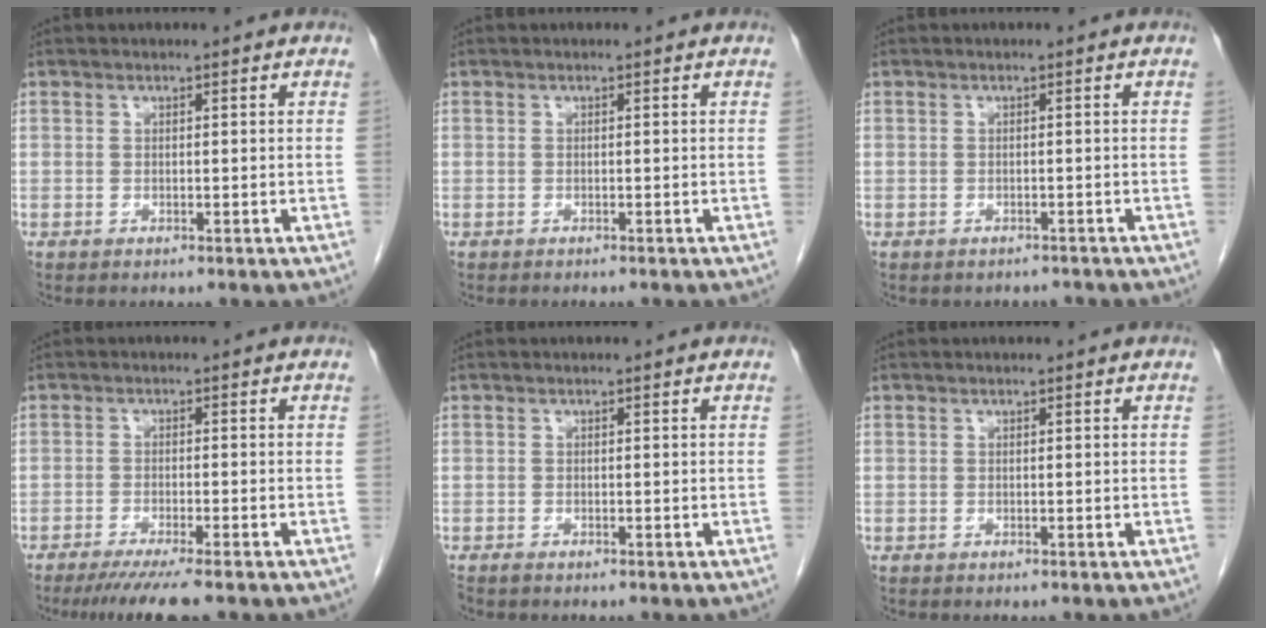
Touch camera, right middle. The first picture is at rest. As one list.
[{"total": 0.9, "force": [-0.8, 0.2, 0.3], "torque": [-0.009, -0.002, -0.011]}, {"total": 2.3, "force": [-2.0, 1.0, -0.1], "torque": [0.000, 0.000, -0.027]}, {"total": 6.9, "force": [-5.5, -0.2, 4.3], "torque": [-0.060, -0.017, -0.087]}, {"total": 0.5, "force": [-0.5, 0.1, 0.2], "torque": [-0.010, -0.002, -0.010]}, {"total": 0.0}]